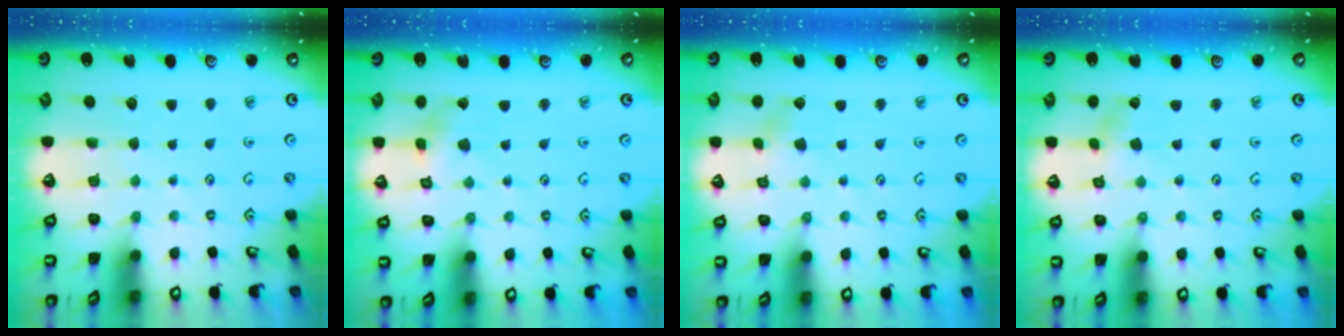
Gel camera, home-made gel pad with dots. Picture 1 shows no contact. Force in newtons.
{"total": 2.7, "press": 2.7, "slide": 0.2}
{"total": 2.6, "press": 2.6, "slide": 0.4}
{"total": 1.6, "press": 1.6, "slide": 0.1}